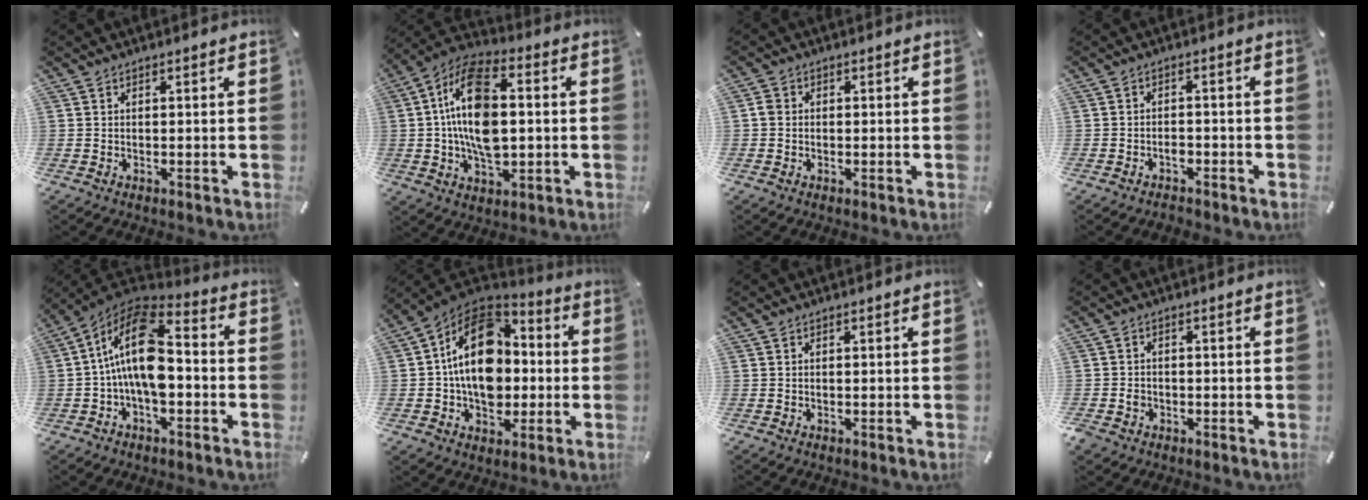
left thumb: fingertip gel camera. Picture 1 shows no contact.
{"total": 15.8, "force": [0.5, 9.1, 13.0], "torque": [-0.276, 0.003, 0.006]}
{"total": 1.7, "force": [-0.2, 1.5, 0.7], "torque": [-0.013, 0.006, -0.005]}
{"total": 2.7, "force": [-1.8, 1.5, 1.3], "torque": [-0.024, 0.008, -0.035]}
{"total": 16.3, "force": [-0.6, 8.8, 13.7], "torque": [-0.277, 0.001, -0.013]}
{"total": 18.5, "force": [0.1, 13.8, 12.4], "torque": [-0.209, 0.004, -0.002]}
{"total": 0.0}
{"total": 2.5, "force": [-1.3, 2.0, 0.8], "torque": [-0.014, 0.006, -0.026]}